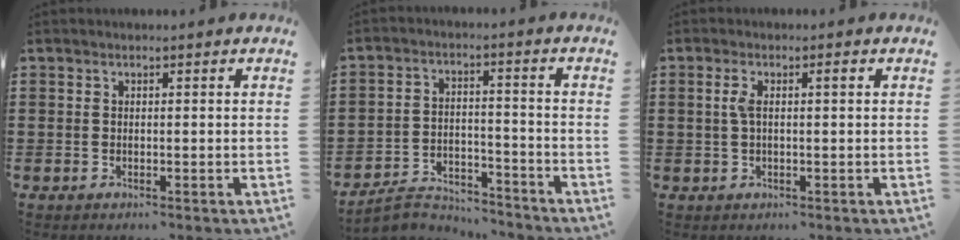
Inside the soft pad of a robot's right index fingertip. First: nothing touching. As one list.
[{"total": 5.5, "force": [-5.3, 1.4, 0.9], "torque": [-0.030, 0.011, -0.106]}, {"total": 2.7, "force": [0.3, 0.5, 2.6], "torque": [-0.057, -0.002, 0.000]}]